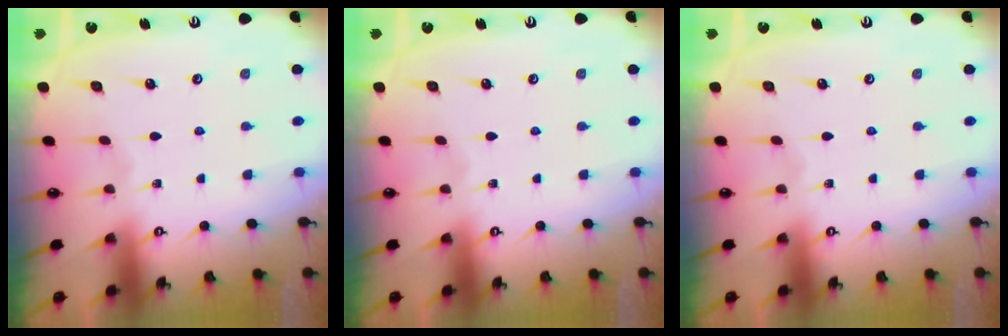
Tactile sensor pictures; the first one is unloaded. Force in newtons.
{"total": 0.0}
{"total": 0.0}